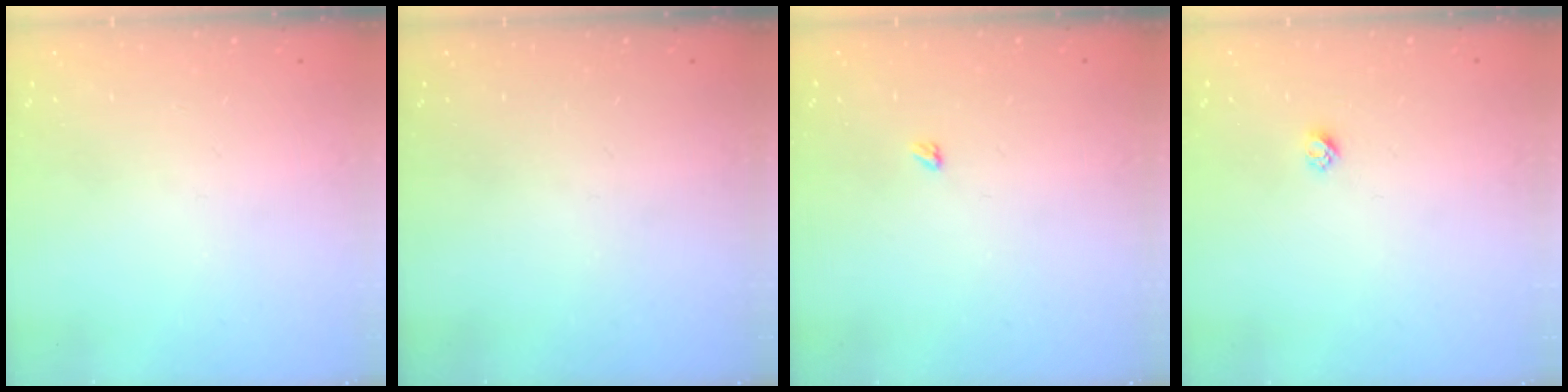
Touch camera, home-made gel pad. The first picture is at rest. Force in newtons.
{"total": 0.0}
{"total": 2.4, "press": 2.4, "slide": 0.4}
{"total": 2.4, "press": 2.4, "slide": 0.2}